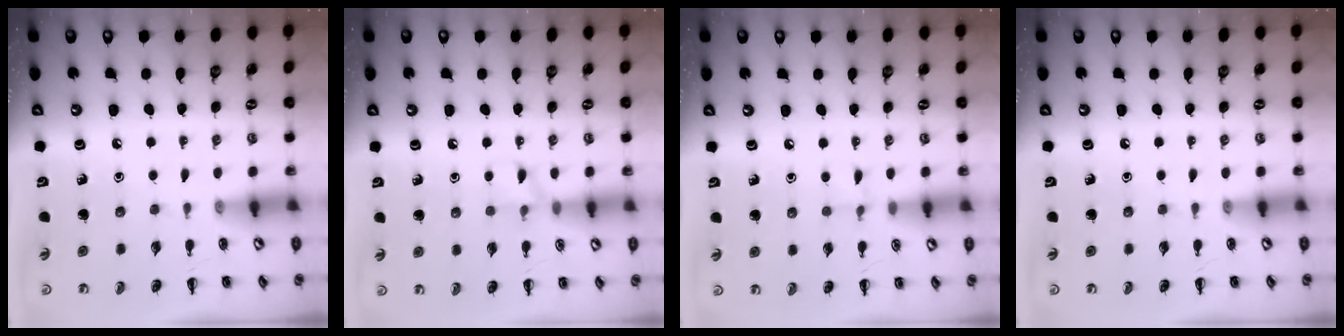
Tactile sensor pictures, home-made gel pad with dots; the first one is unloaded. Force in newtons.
{"total": 5.9, "press": 5.8, "slide": 0.8}
{"total": 4.9, "press": 4.6, "slide": 1.6}
{"total": 0.0}